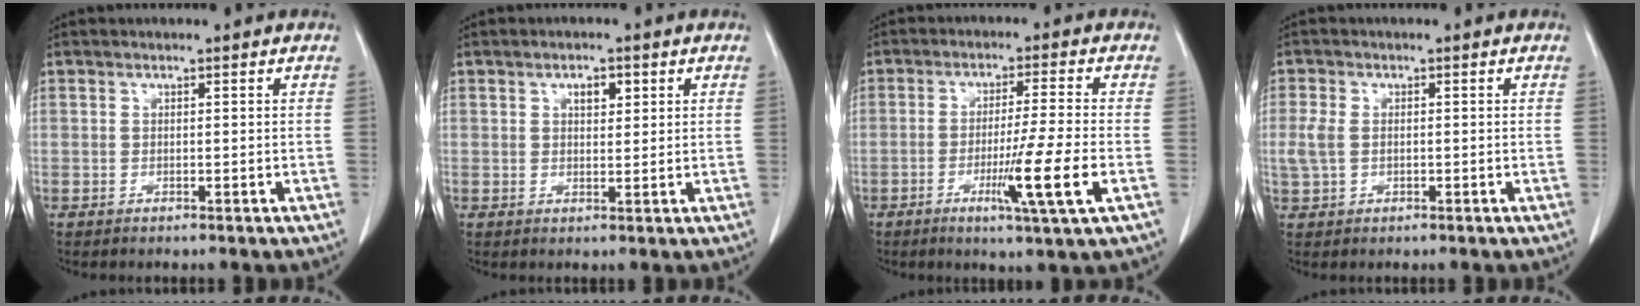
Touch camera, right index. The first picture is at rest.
{"total": 2.6, "force": [1.2, 1.2, 1.9], "torque": [-0.030, 0.000, 0.020]}
{"total": 9.3, "force": [-3.0, -1.3, 8.7], "torque": [-0.147, -0.026, -0.053]}
{"total": 4.4, "force": [-0.5, 2.5, 3.5], "torque": [-0.113, 0.011, -0.011]}